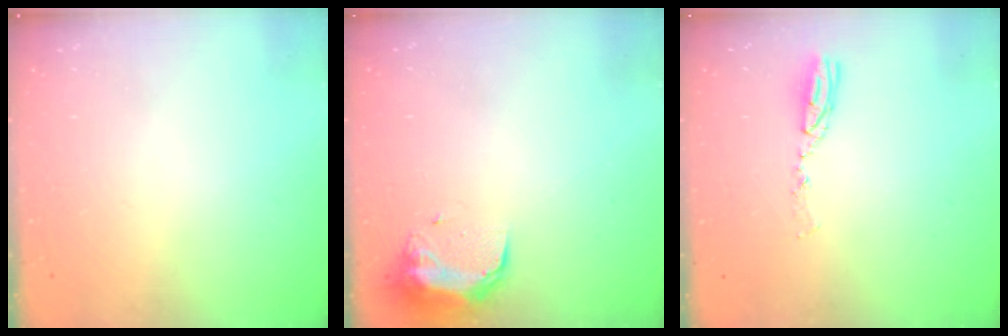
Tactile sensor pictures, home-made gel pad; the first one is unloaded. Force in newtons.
{"total": 9.7, "press": 9.7, "slide": 0.7}
{"total": 6.5, "press": 6.5, "slide": 0.7}